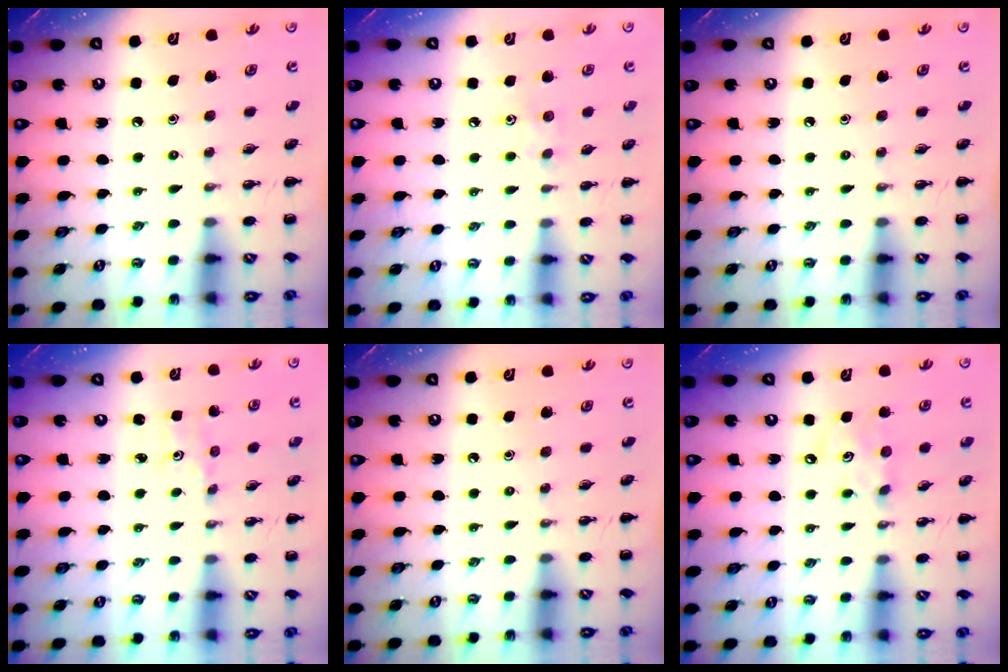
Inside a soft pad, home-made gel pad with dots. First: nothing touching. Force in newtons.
{"total": 5.1, "press": 4.9, "slide": 1.3}
{"total": 0.0}
{"total": 0.9, "press": 0.9, "slide": 0.3}
{"total": 0.0}
{"total": 5.6, "press": 5.5, "slide": 1.1}